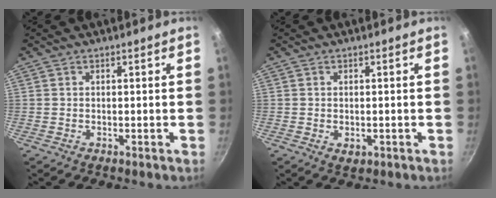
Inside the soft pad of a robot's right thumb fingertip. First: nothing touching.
{"total": 1.9, "force": [-0.4, 1.3, 1.3], "torque": [-0.020, -0.003, -0.003]}